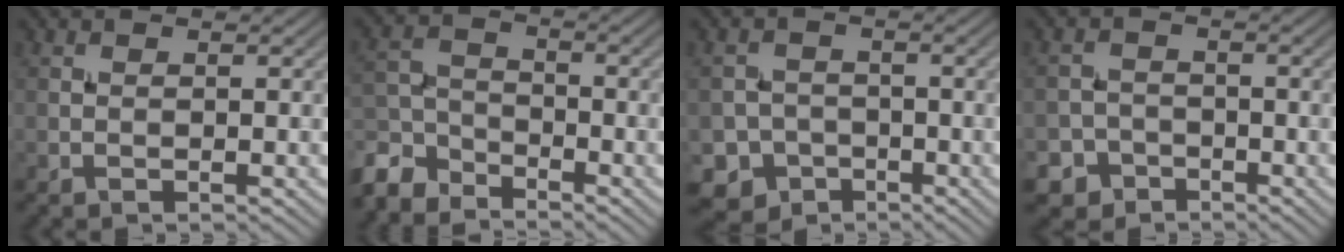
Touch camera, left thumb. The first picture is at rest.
{"total": 6.2, "force": [-5.1, 2.8, 2.2], "torque": [-0.054, -0.004, -0.120]}
{"total": 5.8, "force": [-3.3, 4.8, 0.9], "torque": [-0.011, -0.006, -0.070]}
{"total": 3.7, "force": [-2.5, 2.7, 0.4], "torque": [0.003, 0.004, -0.050]}